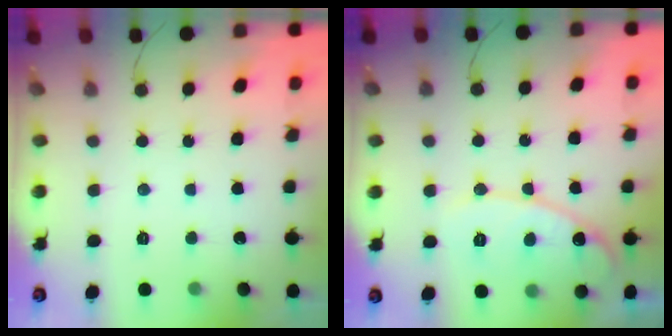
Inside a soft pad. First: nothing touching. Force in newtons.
{"total": 11.5, "press": 11.4, "slide": 1.0}